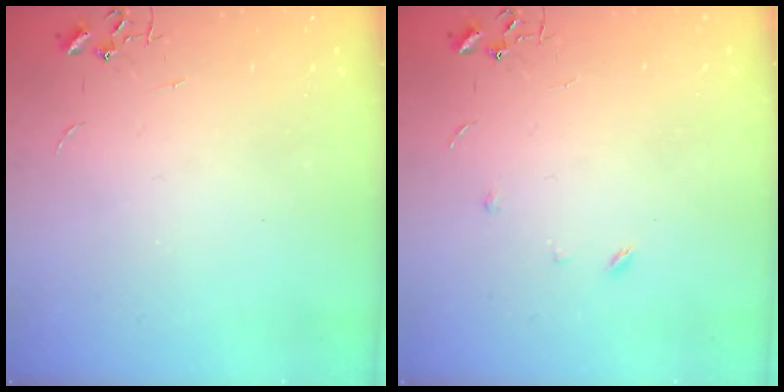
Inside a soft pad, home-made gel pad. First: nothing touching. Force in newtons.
{"total": 3.6, "press": 3.5, "slide": 0.7}